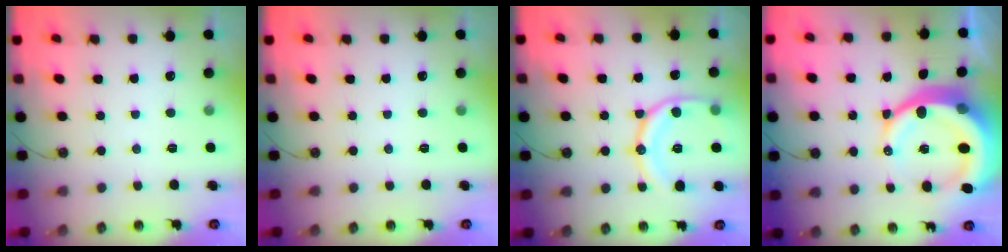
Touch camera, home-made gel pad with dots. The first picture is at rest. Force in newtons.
{"total": 0.0}
{"total": 14.9, "press": 14.8, "slide": 1.7}
{"total": 18.7, "press": 18.6, "slide": 1.9}